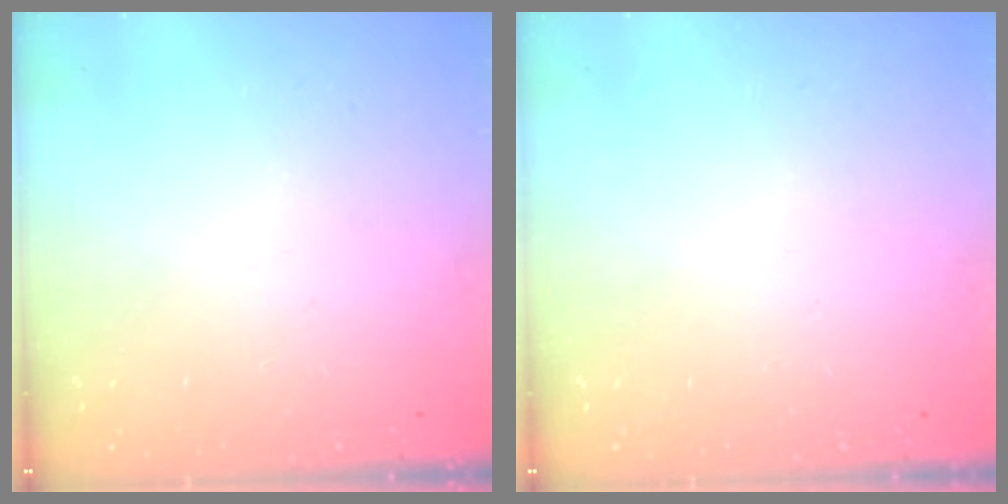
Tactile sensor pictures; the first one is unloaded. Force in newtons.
{"total": 0.0}